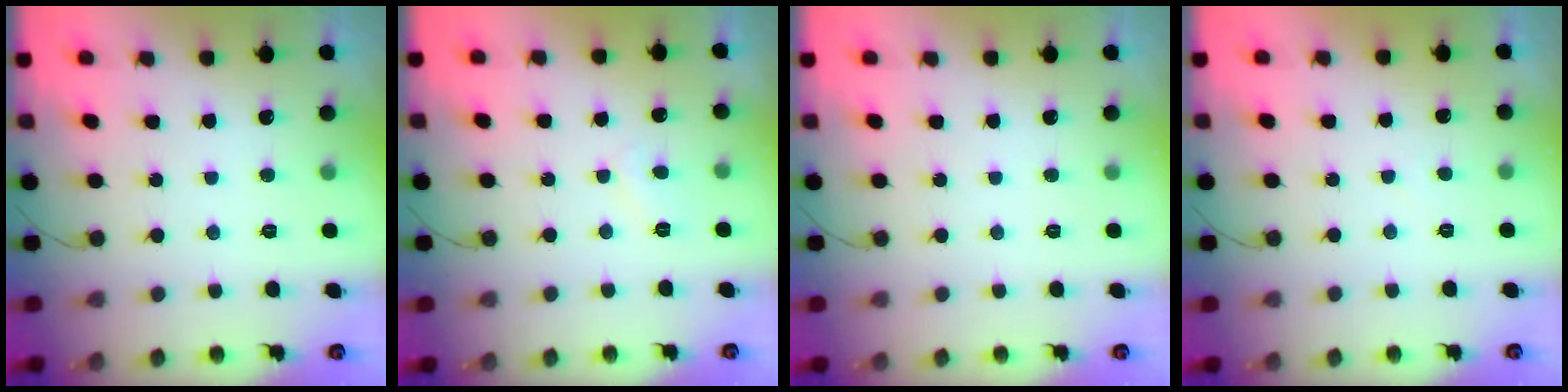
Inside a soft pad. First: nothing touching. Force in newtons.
{"total": 3.8, "press": 3.7, "slide": 0.5}
{"total": 0.0}
{"total": 0.8, "press": 0.7, "slide": 0.3}